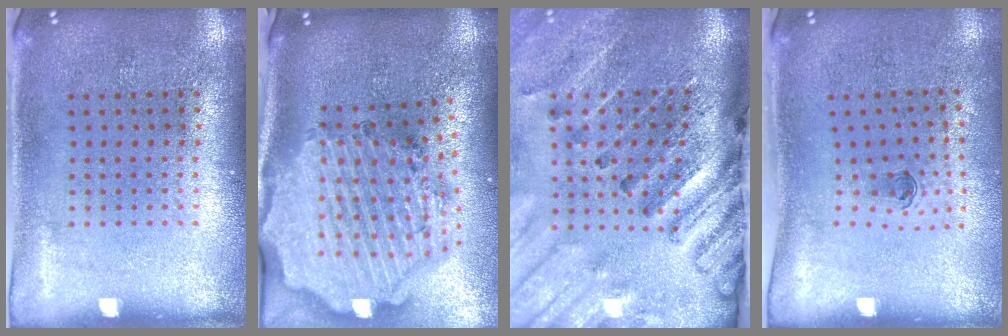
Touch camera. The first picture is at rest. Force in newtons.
{"total": 3.9, "press": 3.3, "slide": 2.2}
{"total": 3.3, "press": 2.7, "slide": 1.8}
{"total": 0.6, "press": 0.3, "slide": 0.5}